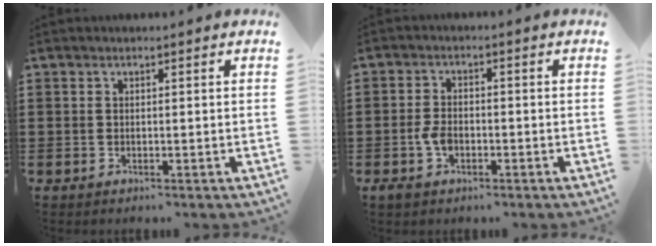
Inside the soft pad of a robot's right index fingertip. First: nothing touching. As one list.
[{"total": 3.4, "force": [-1.2, 1.9, 2.5], "torque": [-0.061, -0.005, -0.025]}]